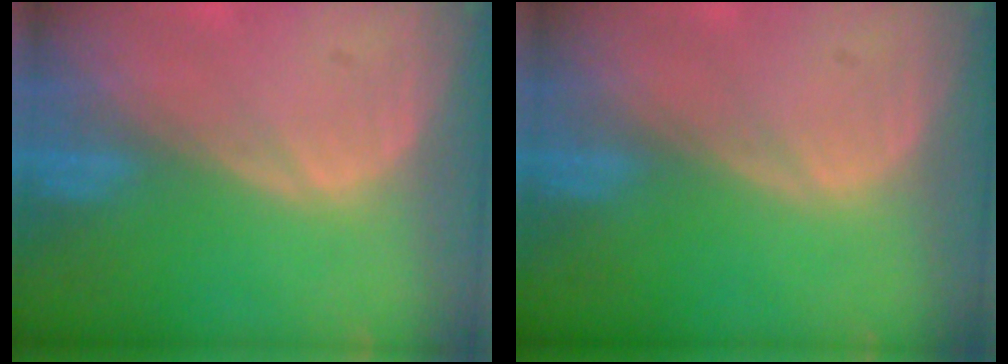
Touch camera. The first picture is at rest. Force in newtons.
{"total": 0.0}